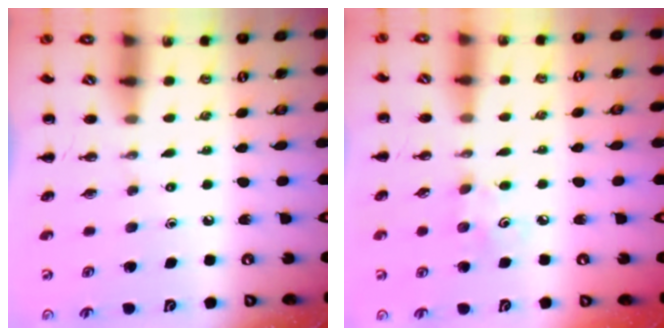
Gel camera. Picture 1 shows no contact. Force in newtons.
{"total": 3.4, "press": 3.3, "slide": 0.9}